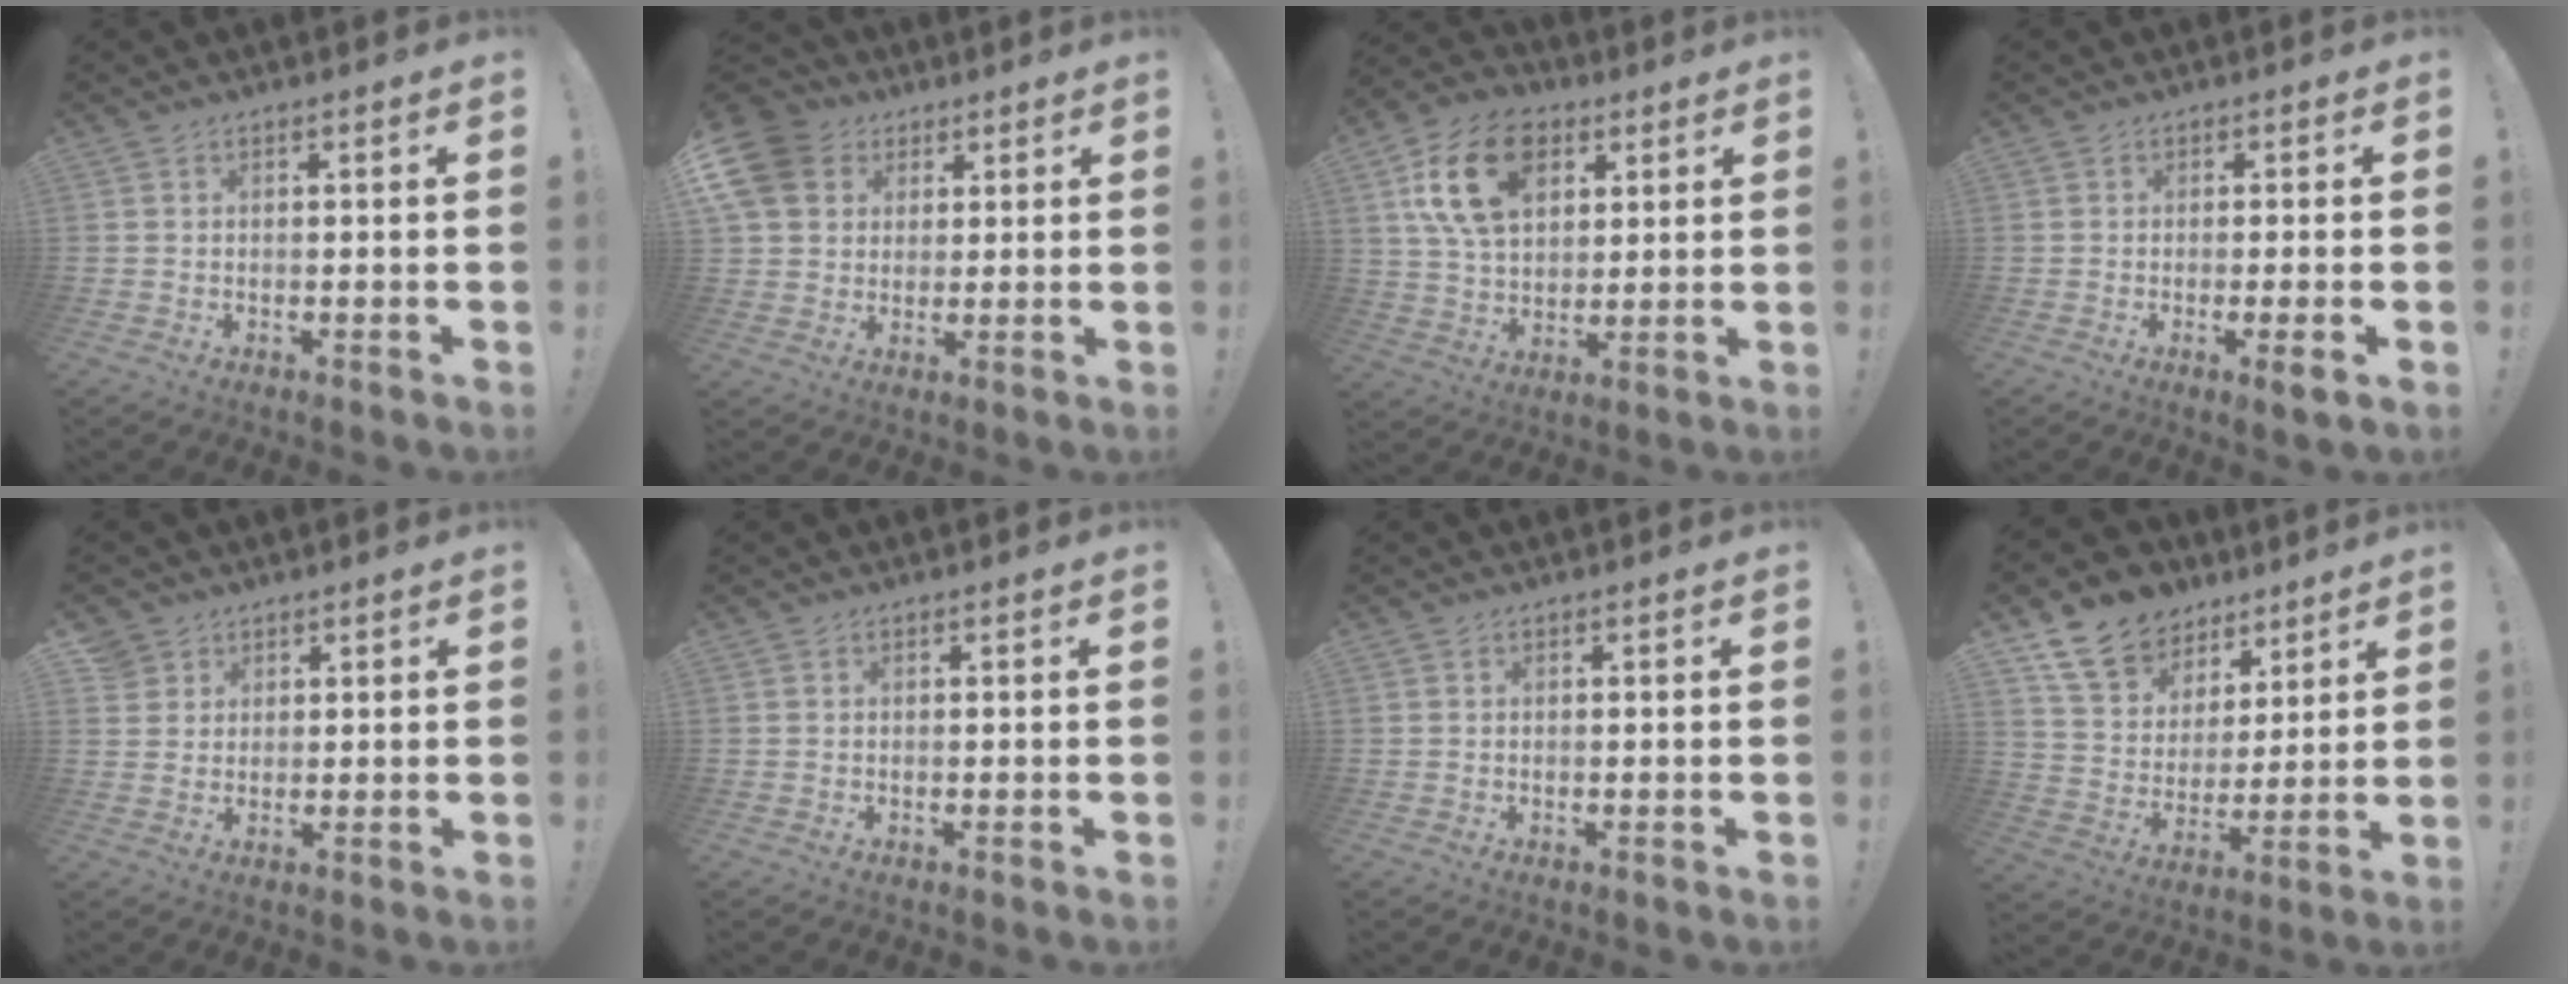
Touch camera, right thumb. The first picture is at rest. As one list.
[{"total": 11.8, "force": [4.2, 9.8, 5.0], "torque": [-0.095, -0.013, 0.087]}, {"total": 18.2, "force": [7.1, 12.5, 11.1], "torque": [-0.180, -0.016, 0.137]}, {"total": 3.7, "force": [-1.1, -0.4, 3.6], "torque": [-0.062, -0.002, -0.016]}, {"total": 3.6, "force": [2.3, 2.8, 0.4], "torque": [-0.003, -0.009, 0.042]}, {"total": 0.0}, {"total": 0.0}, {"total": 14.0, "force": [9.3, 9.6, 4.2], "torque": [-0.072, -0.057, 0.179]}]